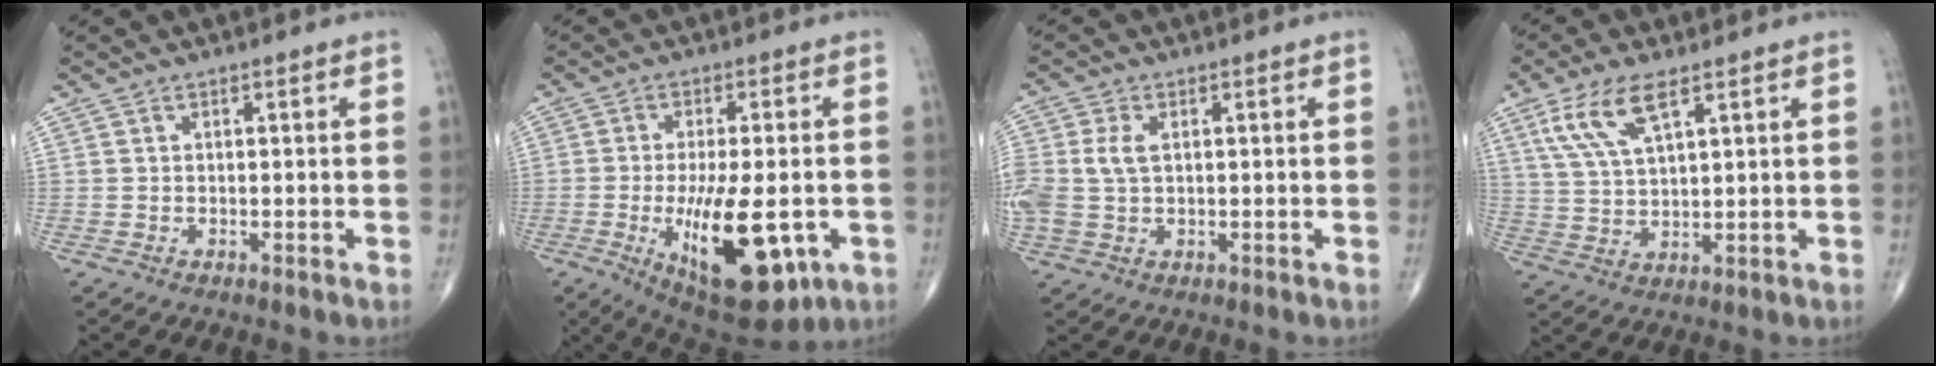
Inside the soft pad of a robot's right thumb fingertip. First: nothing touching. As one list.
[{"total": 18.1, "force": [-4.8, 7.2, 15.9], "torque": [-0.252, -0.012, -0.053]}, {"total": 6.9, "force": [0.8, 4.4, 5.3], "torque": [-0.141, 0.010, 0.021]}, {"total": 9.1, "force": [4.7, 3.2, 7.1], "torque": [-0.151, -0.012, 0.100]}]